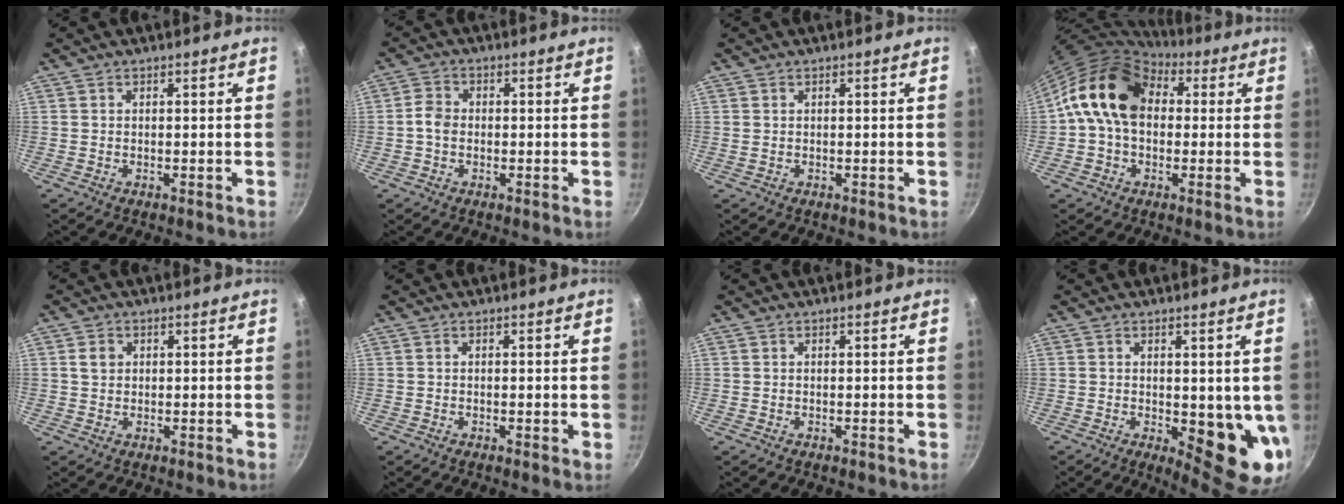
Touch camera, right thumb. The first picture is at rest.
{"total": 3.3, "force": [-0.4, 2.6, 2.1], "torque": [-0.039, 0.012, -0.015]}
{"total": 0.0}
{"total": 14.0, "force": [2.3, 10.3, 9.2], "torque": [-0.127, 0.022, 0.021]}
{"total": 2.4, "force": [0.6, 2.0, 1.2], "torque": [-0.013, 0.003, 0.010]}
{"total": 0.7, "force": [-0.1, 0.3, 0.6], "torque": [-0.009, 0.001, -0.002]}
{"total": 0.0}
{"total": 10.8, "force": [-0.4, 4.5, 9.8], "torque": [-0.102, -0.022, 0.004]}